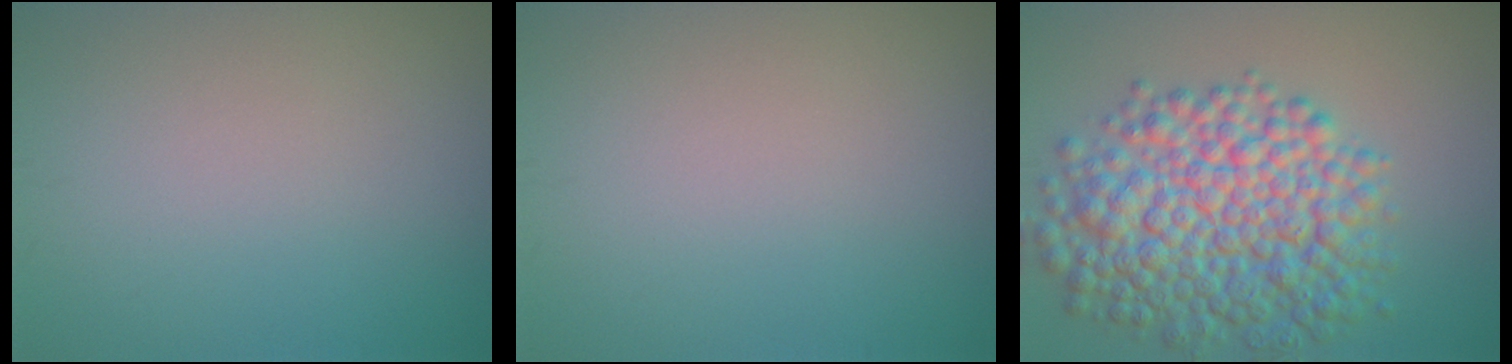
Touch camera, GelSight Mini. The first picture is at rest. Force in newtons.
{"total": 0.0}
{"total": 9.8, "press": 9.8, "slide": 0.2}